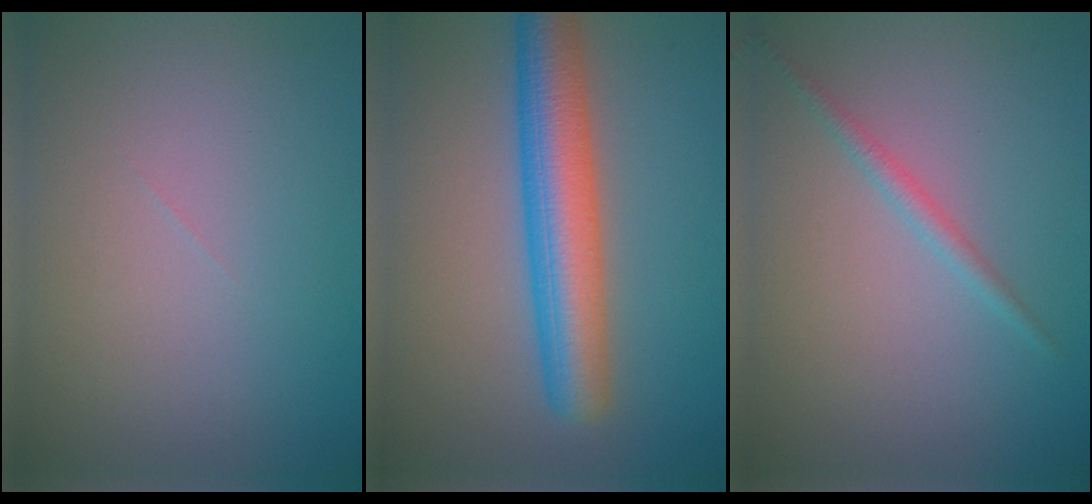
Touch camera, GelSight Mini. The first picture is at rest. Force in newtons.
{"total": 7.0, "press": 7.0, "slide": 0.2}
{"total": 1.3, "press": 1.3, "slide": 0.1}